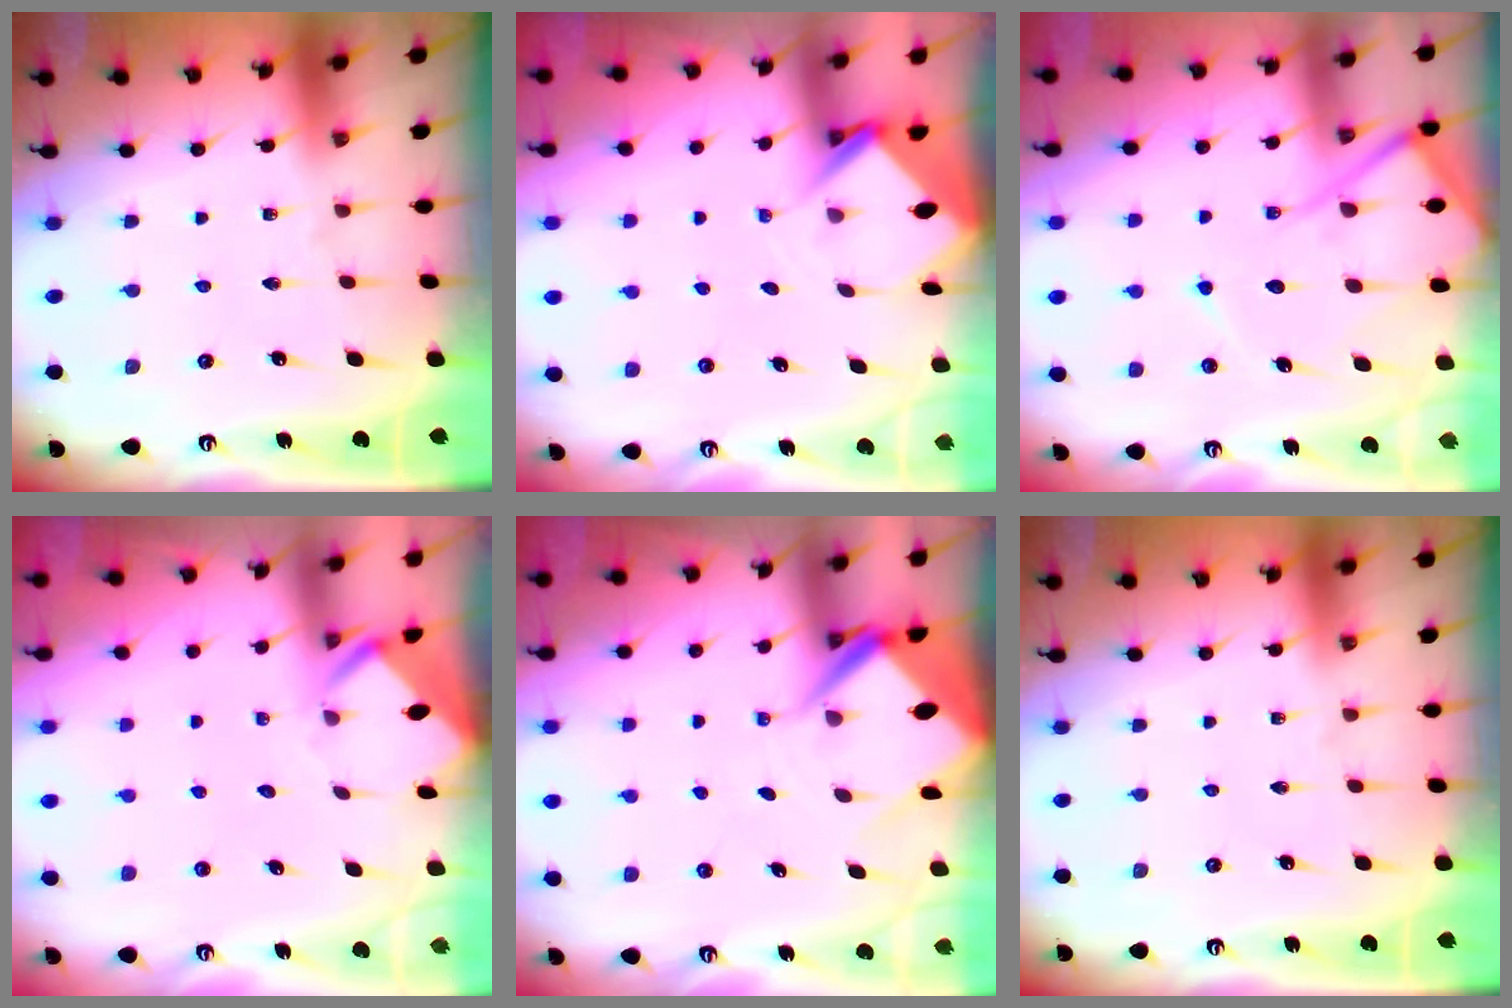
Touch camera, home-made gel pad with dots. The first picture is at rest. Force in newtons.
{"total": 3.6, "press": 3.6, "slide": 0.3}
{"total": 13.1, "press": 13.1, "slide": 1.3}
{"total": 3.5, "press": 3.5, "slide": 0.3}
{"total": 6.7, "press": 6.7, "slide": 0.7}
{"total": 0.0}